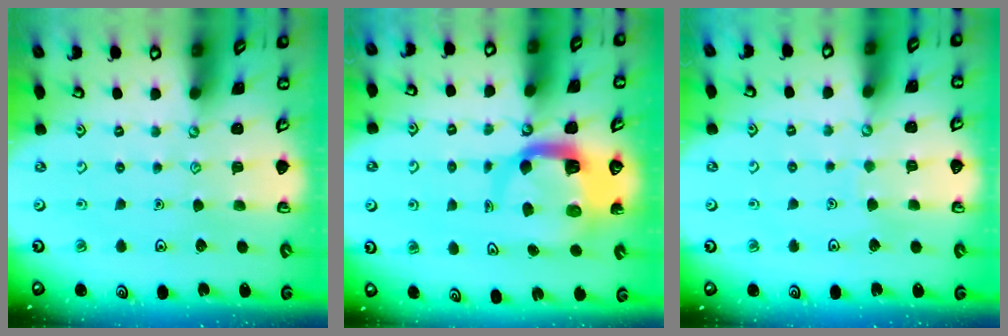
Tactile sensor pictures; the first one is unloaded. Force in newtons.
{"total": 7.2, "press": 7.2, "slide": 0.9}
{"total": 2.5, "press": 2.5, "slide": 0.2}